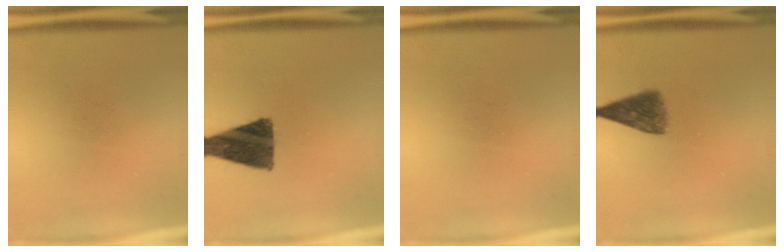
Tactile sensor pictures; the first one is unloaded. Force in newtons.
{"total": 12.4}
{"total": 0.0}
{"total": 5.5}